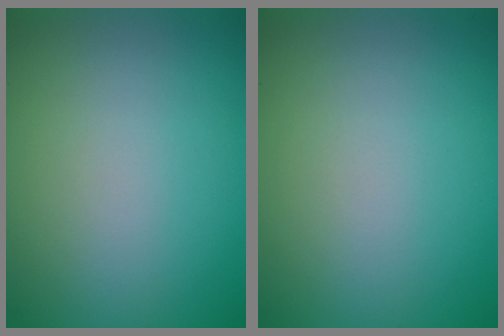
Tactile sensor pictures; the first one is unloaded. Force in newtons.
{"total": 0.0}